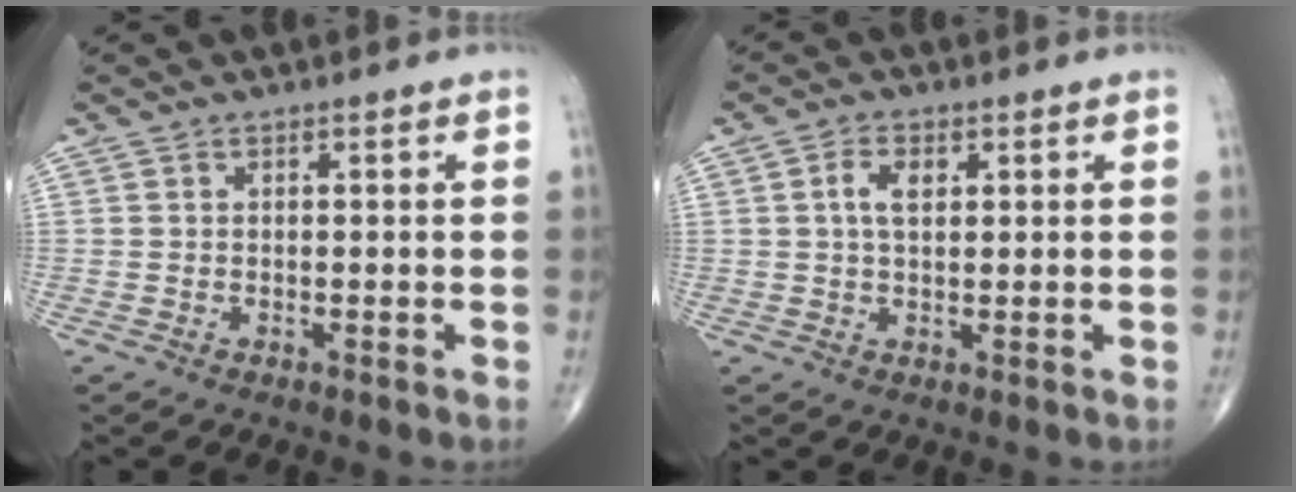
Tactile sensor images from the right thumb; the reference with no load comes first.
{"total": 4.0, "force": [1.2, 2.3, 3.1], "torque": [-0.059, 0.003, 0.021]}